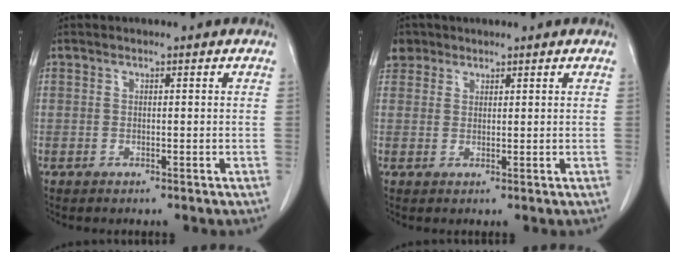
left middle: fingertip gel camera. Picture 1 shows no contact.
{"total": 4.0, "force": [2.7, 3.0, 0.4], "torque": [-0.005, 0.014, 0.051]}